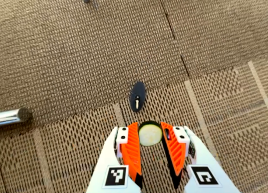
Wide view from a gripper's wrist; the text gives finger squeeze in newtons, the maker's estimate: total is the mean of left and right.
{"total": 7.6, "left": 7.5, "right": 7.7}